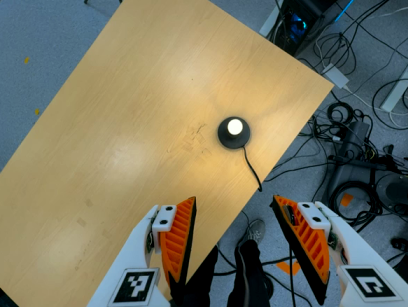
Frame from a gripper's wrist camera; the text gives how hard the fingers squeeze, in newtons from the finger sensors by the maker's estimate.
{"total": 0.0}